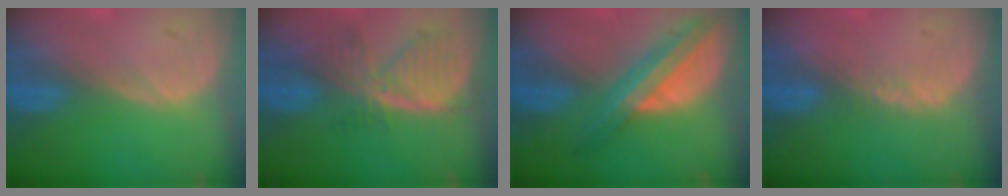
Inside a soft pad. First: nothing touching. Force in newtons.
{"total": 7.8, "press": 6.8, "slide": 3.7}
{"total": 8.1, "press": 6.8, "slide": 4.3}
{"total": 1.7, "press": 1.4, "slide": 0.9}